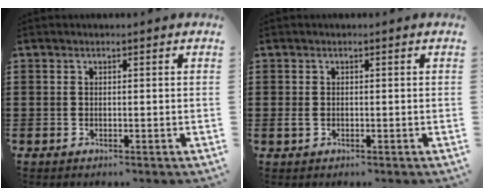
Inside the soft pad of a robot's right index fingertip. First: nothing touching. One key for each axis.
{"total": 0.9, "fx": -0.3, "fy": 0.6, "fz": 0.6, "tx": -0.021, "ty": -0.001, "tz": -0.009}